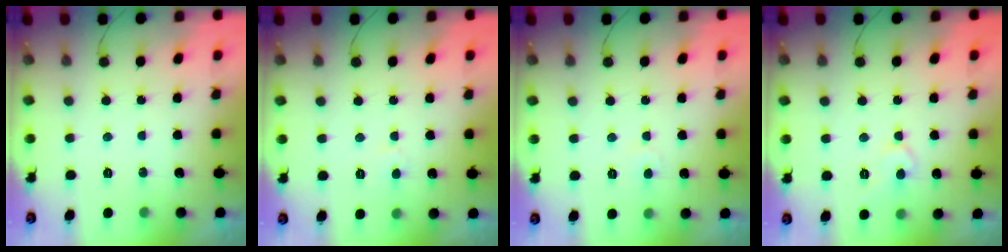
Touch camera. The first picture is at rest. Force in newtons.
{"total": 1.8, "press": 1.7, "slide": 0.2}
{"total": 2.3, "press": 2.3, "slide": 0.1}
{"total": 5.5, "press": 5.5, "slide": 0.3}